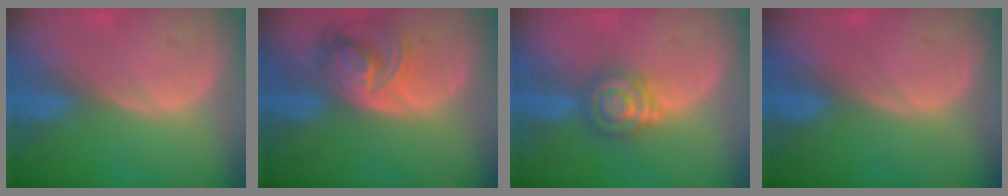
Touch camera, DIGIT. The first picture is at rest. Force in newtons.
{"total": 7.8, "press": 6.8, "slide": 3.7}
{"total": 6.0, "press": 5.9, "slide": 1.0}
{"total": 0.0}